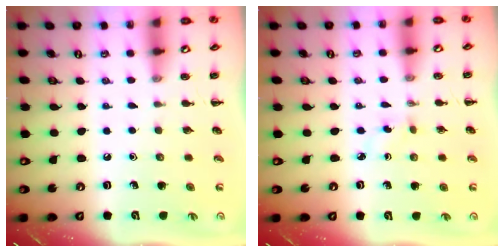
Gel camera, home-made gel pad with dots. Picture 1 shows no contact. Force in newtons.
{"total": 1.8, "press": 1.6, "slide": 0.7}